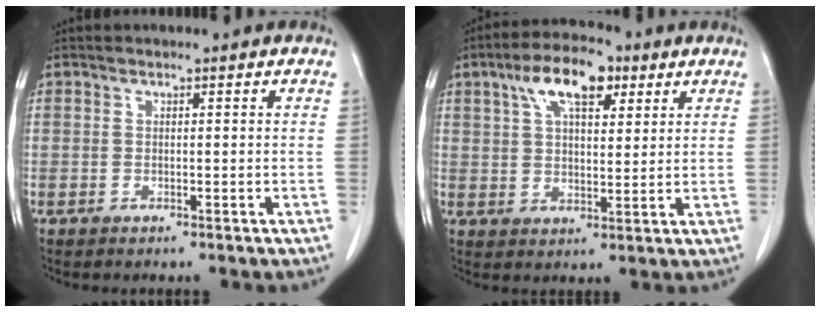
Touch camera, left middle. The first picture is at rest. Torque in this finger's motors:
{"motor_torque": [1.46, -0.68, 0.21, 0.13]}